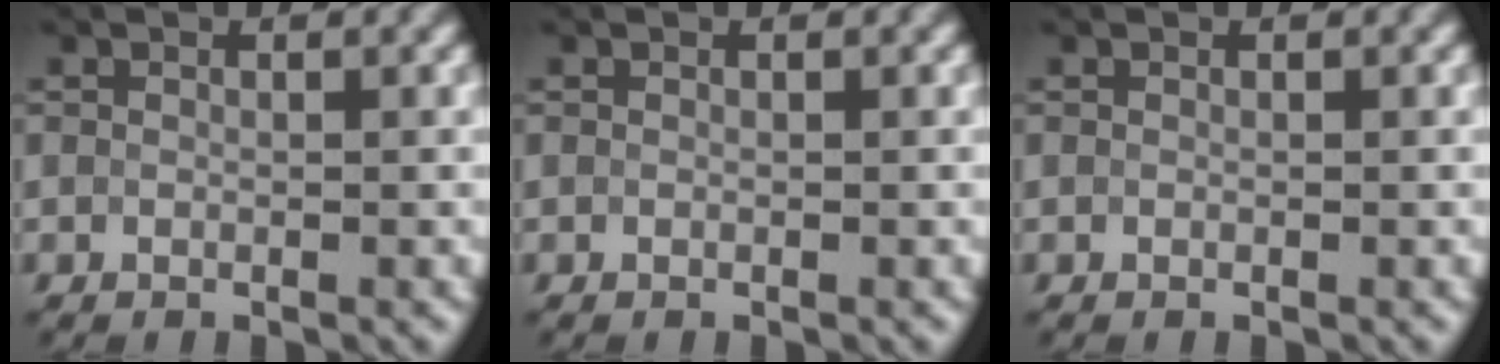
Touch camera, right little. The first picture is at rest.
{"total": 0.0}
{"total": 0.0}